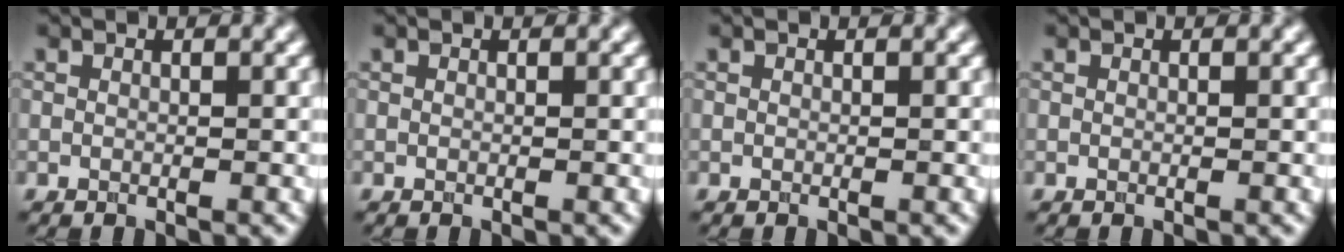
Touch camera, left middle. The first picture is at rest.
{"total": 0.0}
{"total": 0.0}
{"total": 0.0}